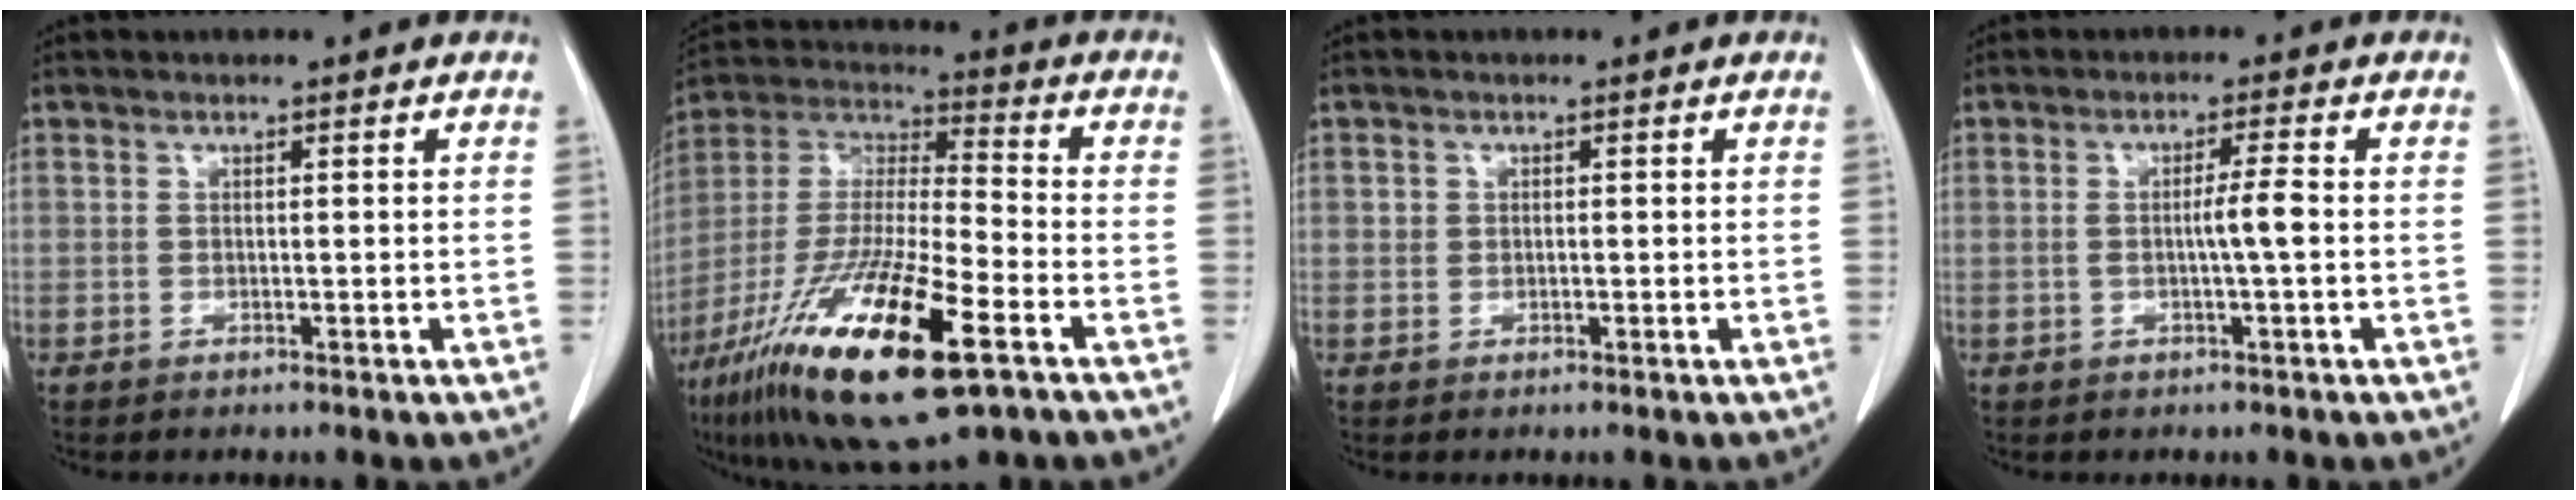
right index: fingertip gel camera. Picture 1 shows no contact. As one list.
[{"total": 23.2, "force": [-11.3, 4.0, 19.8], "torque": [-0.392, -0.047, -0.200]}, {"total": 0.9, "force": [0.2, 0.9, 0.2], "torque": [0.004, 0.003, 0.002]}, {"total": 3.3, "force": [-0.3, -0.4, 3.2], "torque": [-0.056, -0.001, -0.006]}]